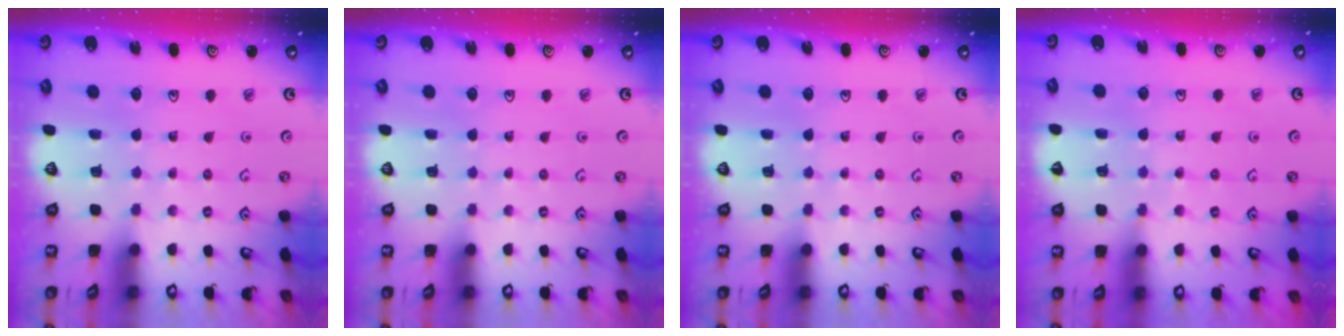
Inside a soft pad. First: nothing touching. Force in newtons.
{"total": 0.0}
{"total": 0.0}
{"total": 5.0, "press": 5.0, "slide": 0.8}